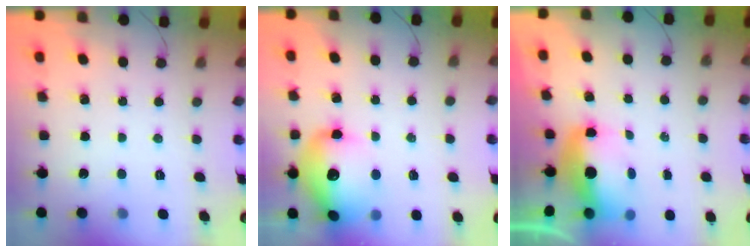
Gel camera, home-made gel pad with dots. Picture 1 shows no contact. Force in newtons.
{"total": 16.4, "press": 16.1, "slide": 2.9}
{"total": 8.6, "press": 8.5, "slide": 1.0}